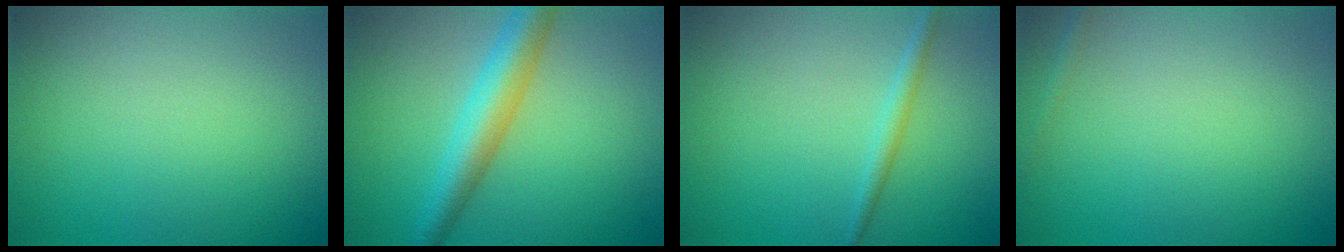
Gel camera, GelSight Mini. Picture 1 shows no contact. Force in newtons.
{"total": 4.9, "press": 4.9, "slide": 0.1}
{"total": 1.3, "press": 1.3, "slide": 0.1}
{"total": 0.7, "press": 0.7, "slide": 0.0}